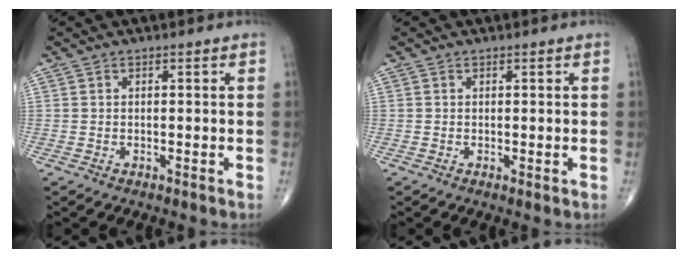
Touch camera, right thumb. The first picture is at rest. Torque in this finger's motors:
{"motor_torque": [-0.24, 0.08, 0.16, 0.25, -0.02]}